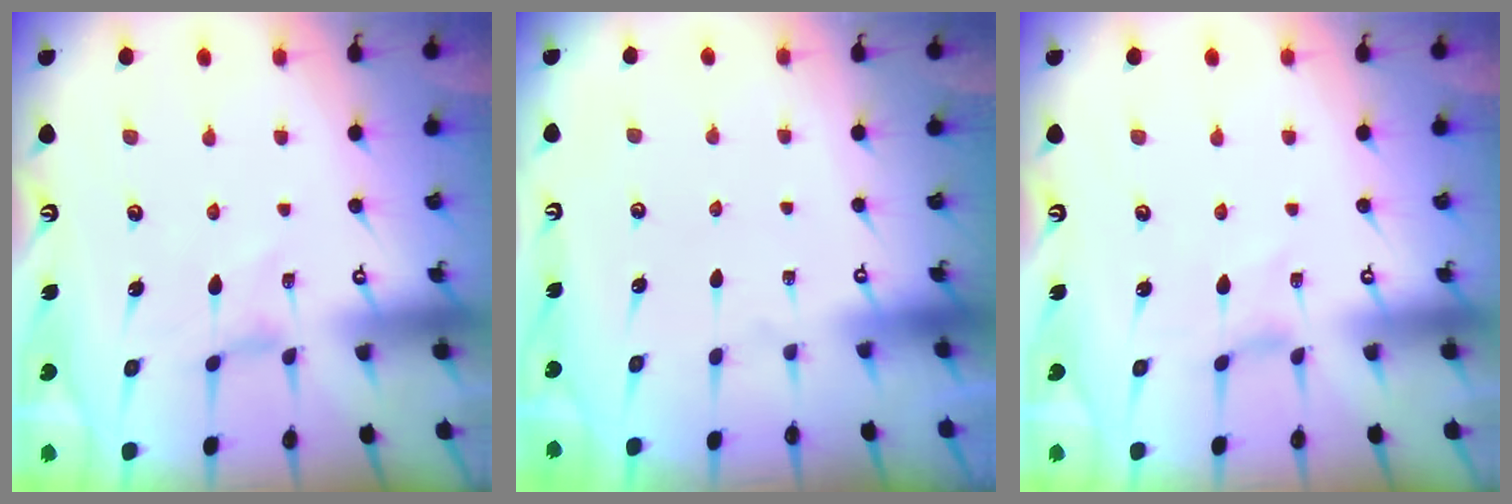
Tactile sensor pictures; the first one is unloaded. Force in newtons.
{"total": 0.0}
{"total": 0.0}